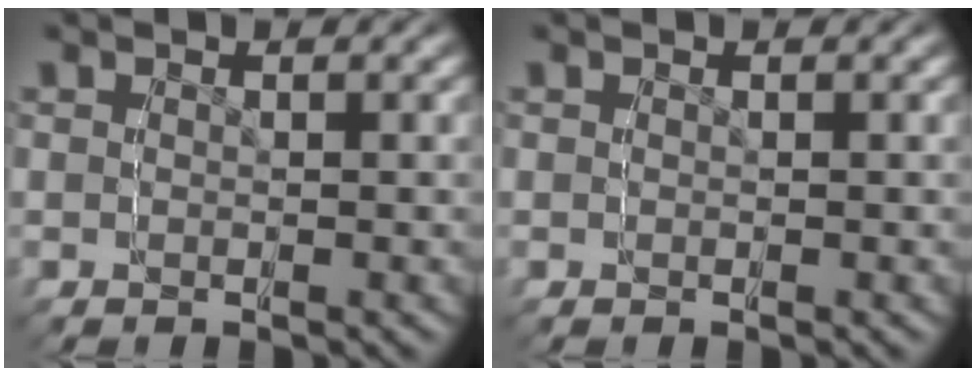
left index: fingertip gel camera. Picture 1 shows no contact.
{"total": 0.0}